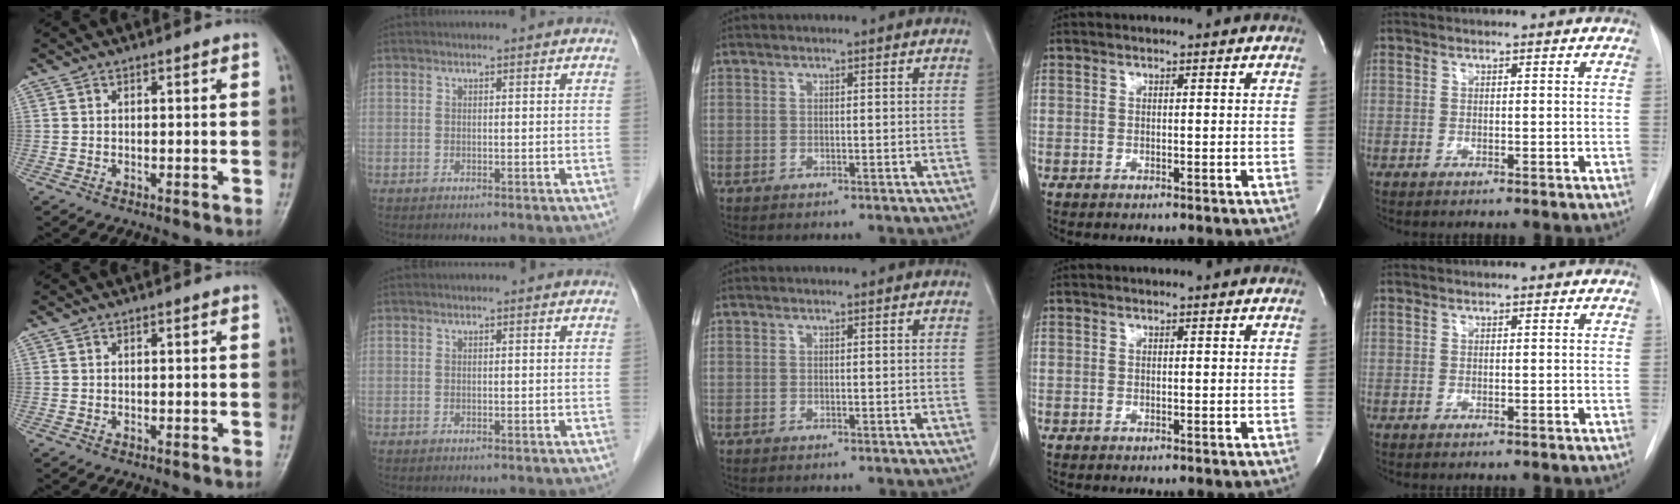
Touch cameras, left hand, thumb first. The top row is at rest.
{}